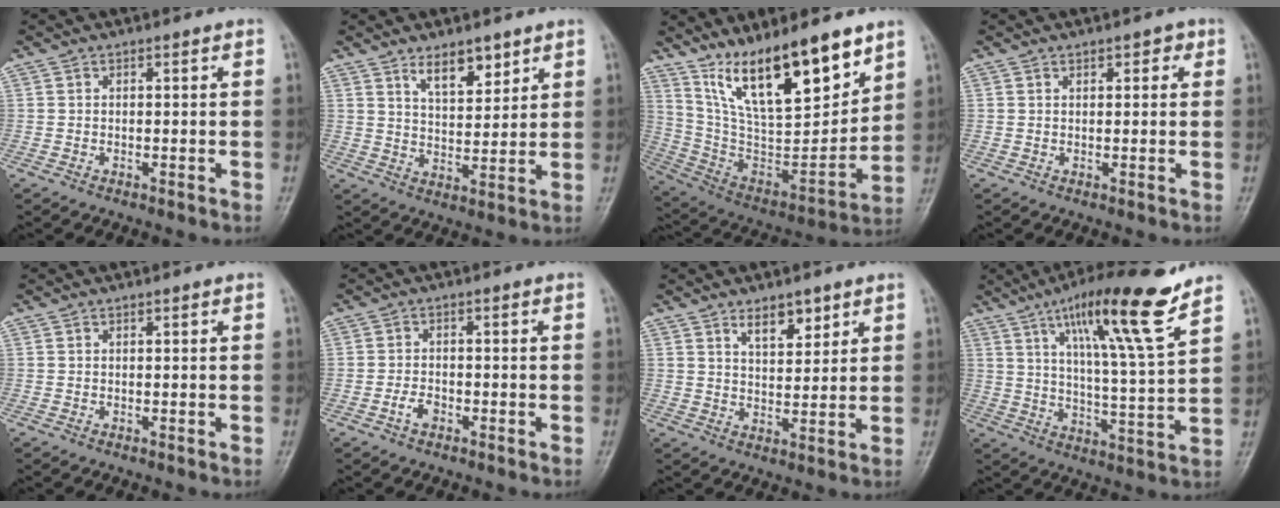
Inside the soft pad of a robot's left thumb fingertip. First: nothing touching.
{"total": 7.2, "force": [4.8, 3.1, 4.4], "torque": [-0.047, -0.037, 0.083]}
{"total": 21.3, "force": [14.2, 6.6, 14.4], "torque": [-0.198, -0.077, 0.265]}
{"total": 2.3, "force": [1.2, 1.2, 1.5], "torque": [-0.007, -0.002, 0.014]}
{"total": 0.0}
{"total": 2.4, "force": [-1.3, 1.4, 1.5], "torque": [-0.028, 0.010, -0.024]}
{"total": 5.9, "force": [3.8, 2.7, 3.6], "torque": [-0.035, -0.029, 0.064]}
{"total": 16.9, "force": [10.4, 1.4, 13.3], "torque": [-0.211, -0.052, 0.169]}